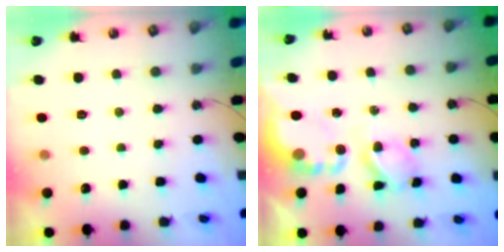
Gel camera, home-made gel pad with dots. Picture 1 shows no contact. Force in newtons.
{"total": 7.9, "press": 7.9, "slide": 0.5}